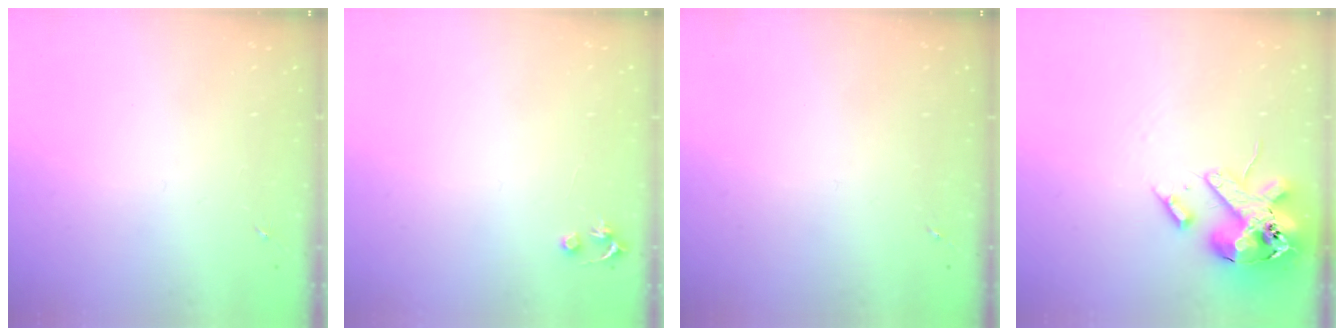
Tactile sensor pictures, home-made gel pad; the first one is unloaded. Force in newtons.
{"total": 3.5, "press": 3.5, "slide": 0.3}
{"total": 0.0}
{"total": 17.7, "press": 17.4, "slide": 2.9}